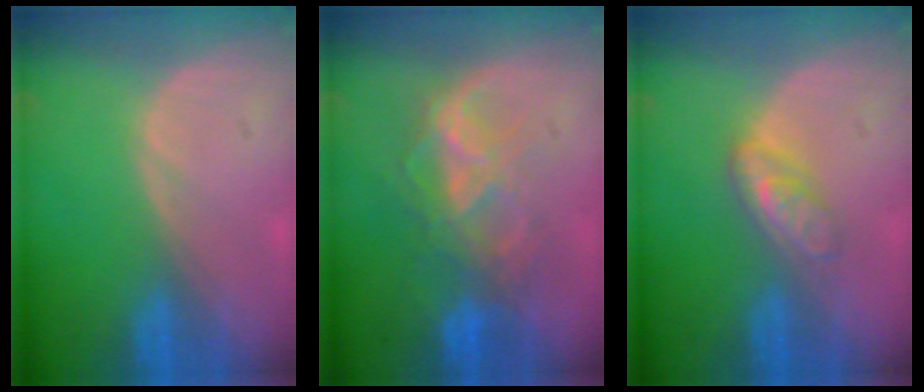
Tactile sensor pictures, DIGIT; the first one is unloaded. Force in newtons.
{"total": 7.8, "press": 7.1, "slide": 3.1}
{"total": 4.7, "press": 4.2, "slide": 2.2}